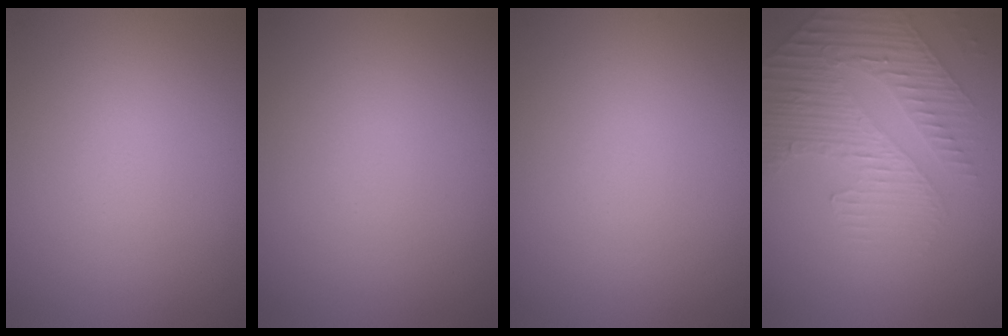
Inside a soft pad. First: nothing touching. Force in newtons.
{"total": 0.0}
{"total": 0.0}
{"total": 4.7, "press": 3.4, "slide": 3.3}